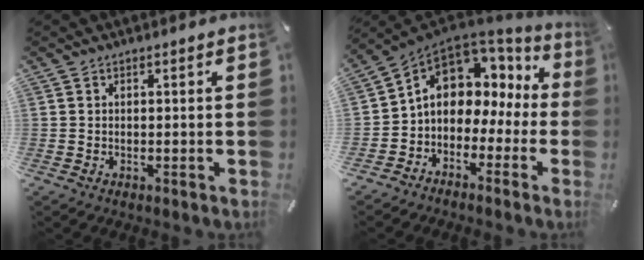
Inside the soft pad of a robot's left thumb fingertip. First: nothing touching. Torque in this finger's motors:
{"motor_torque": [0.01, 1.81, 1.34, 0.05, 0.45]}